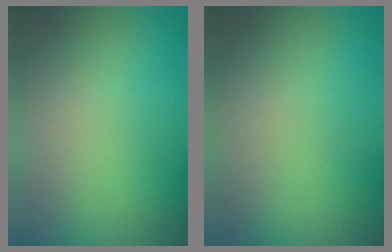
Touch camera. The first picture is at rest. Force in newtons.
{"total": 0.0}